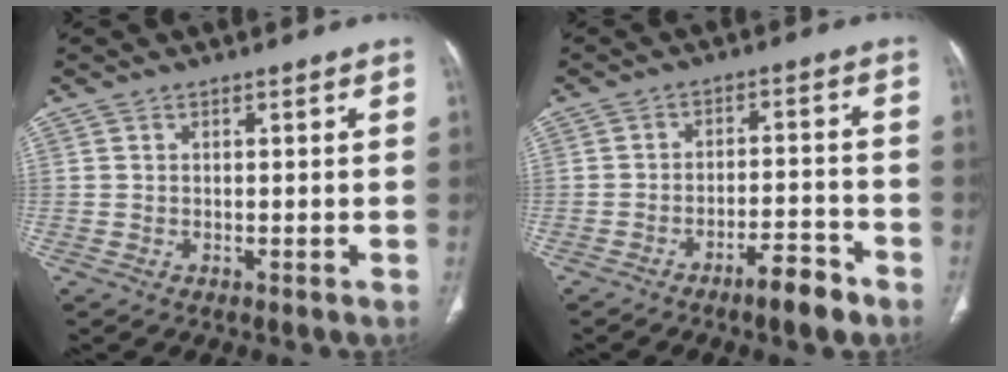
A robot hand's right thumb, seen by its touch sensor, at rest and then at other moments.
{"total": 6.8, "force": [-4.7, 1.7, 4.5], "torque": [-0.070, 0.033, -0.073]}